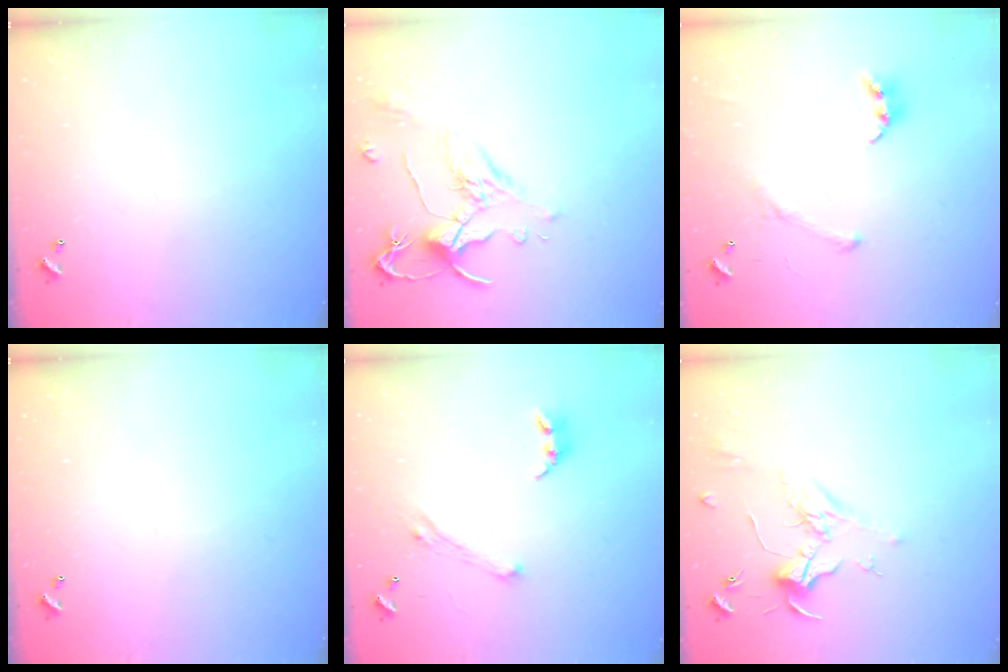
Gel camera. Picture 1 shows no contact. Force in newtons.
{"total": 1.6, "press": 1.1, "slide": 1.1}
{"total": 2.3, "press": 2.3, "slide": 0.5}
{"total": 0.0}
{"total": 4.1, "press": 4.0, "slide": 1.1}
{"total": 1.8, "press": 1.7, "slide": 0.6}